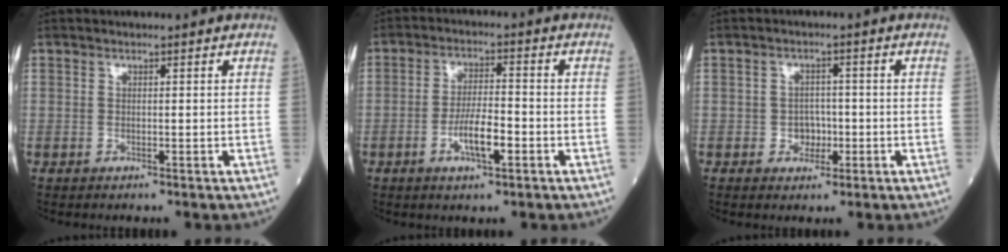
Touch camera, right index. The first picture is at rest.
{"total": 6.0, "force": [-2.3, 1.4, 5.4], "torque": [-0.107, 0.001, -0.038]}
{"total": 2.9, "force": [-0.8, 2.3, 1.6], "torque": [-0.017, 0.008, -0.007]}